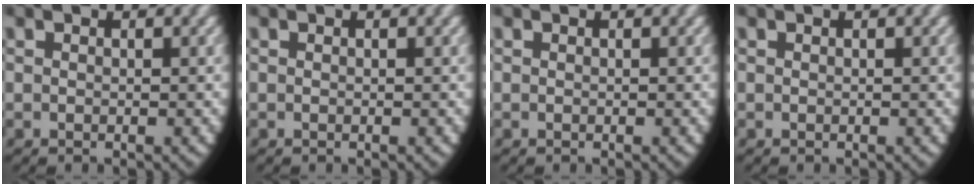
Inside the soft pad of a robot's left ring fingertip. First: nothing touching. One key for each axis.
{"total": 0.0}
{"total": 0.0}
{"total": 0.0}